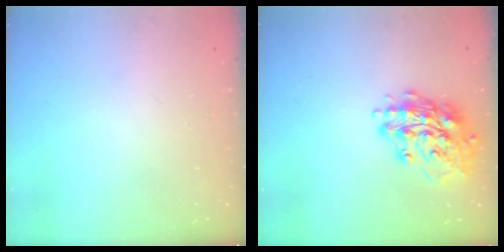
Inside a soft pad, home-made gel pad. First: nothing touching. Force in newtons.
{"total": 15.7, "press": 15.6, "slide": 2.4}